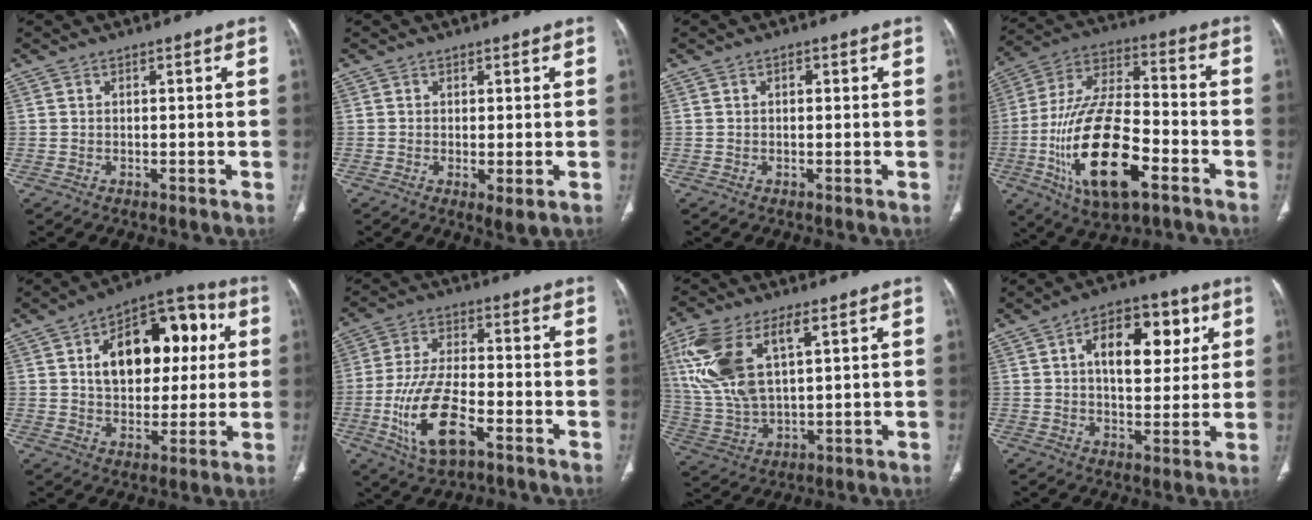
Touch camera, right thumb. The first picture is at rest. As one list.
[{"total": 2.8, "force": [-0.6, 0.8, 2.6], "torque": [-0.049, -0.013, -0.010]}, {"total": 1.2, "force": [0.4, 0.7, 0.9], "torque": [-0.013, 0.002, 0.006]}, {"total": 22.6, "force": [-8.3, 9.7, 18.7], "torque": [-0.357, 0.032, -0.142]}, {"total": 19.4, "force": [4.4, 11.8, 14.8], "torque": [-0.170, 0.020, 0.066]}, {"total": 13.4, "force": [-5.4, 5.5, 11.0], "torque": [-0.220, 0.016, -0.096]}, {"total": 16.1, "force": [5.9, 7.4, 12.9], "torque": [-0.285, -0.008, 0.123]}, {"total": 14.5, "force": [4.4, 8.0, 11.2], "torque": [-0.128, 0.003, 0.065]}]